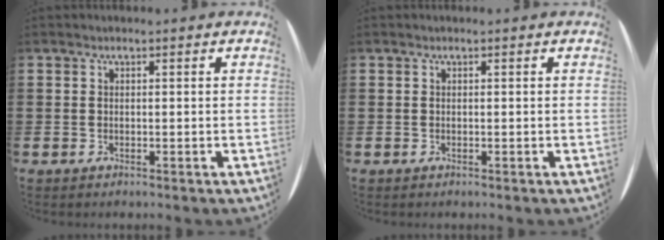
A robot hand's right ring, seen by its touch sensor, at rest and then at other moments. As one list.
[{"total": 0.0}]